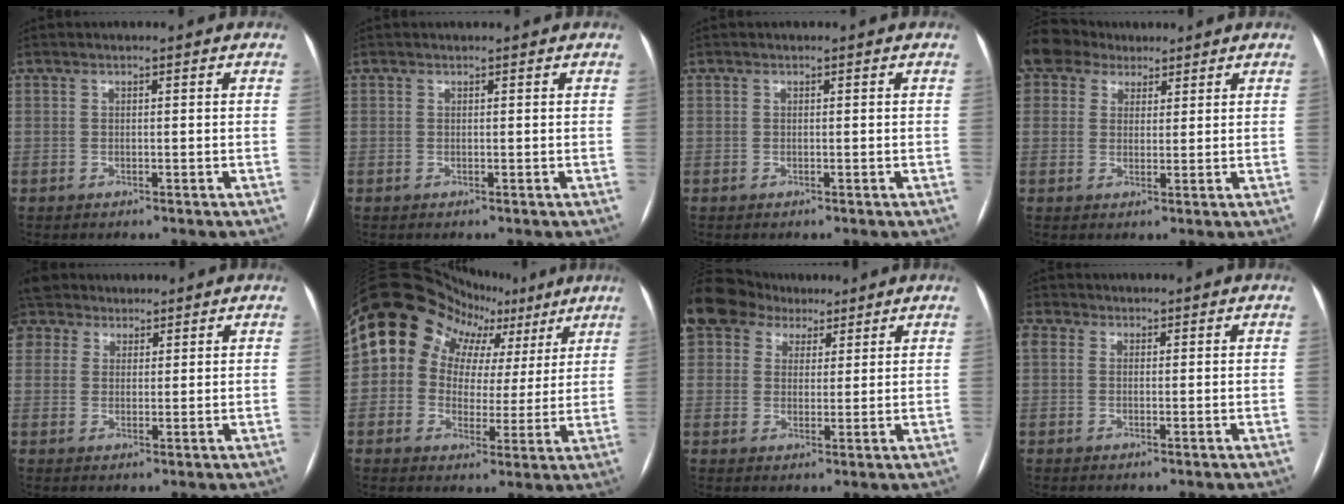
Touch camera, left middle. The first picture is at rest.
{"total": 1.1, "force": [1.0, 0.0, 0.3], "torque": [-0.007, 0.013, 0.014]}
{"total": 0.0}
{"total": 9.5, "force": [6.3, 6.7, 2.4], "torque": [-0.063, 0.043, 0.118]}
{"total": 7.6, "force": [5.0, 5.6, 1.3], "torque": [-0.039, 0.031, 0.100]}
{"total": 15.9, "force": [7.4, 12.4, 6.4], "torque": [-0.092, 0.068, 0.101]}
{"total": 18.1, "force": [10.6, 12.8, 7.1], "torque": [-0.212, 0.081, 0.194]}
{"total": 2.9, "force": [0.9, 2.1, 1.7], "torque": [-0.051, 0.020, 0.017]}